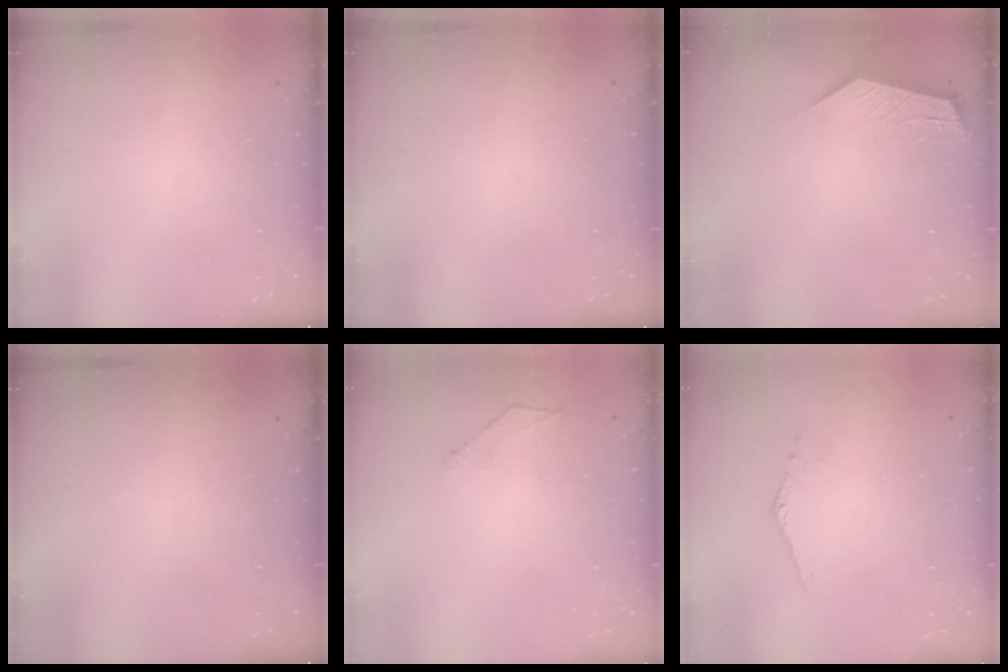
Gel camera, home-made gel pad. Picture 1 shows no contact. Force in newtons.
{"total": 0.0}
{"total": 2.2, "press": 2.2, "slide": 0.3}
{"total": 0.0}
{"total": 2.6, "press": 2.5, "slide": 0.6}
{"total": 1.5, "press": 1.5, "slide": 0.0}